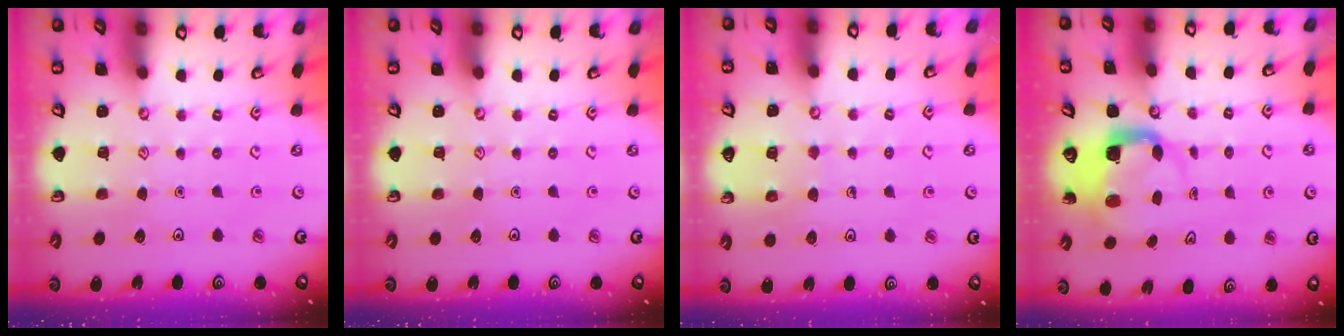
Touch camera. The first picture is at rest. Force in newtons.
{"total": 0.0}
{"total": 6.5, "press": 6.4, "slide": 0.5}
{"total": 4.1, "press": 4.0, "slide": 0.4}